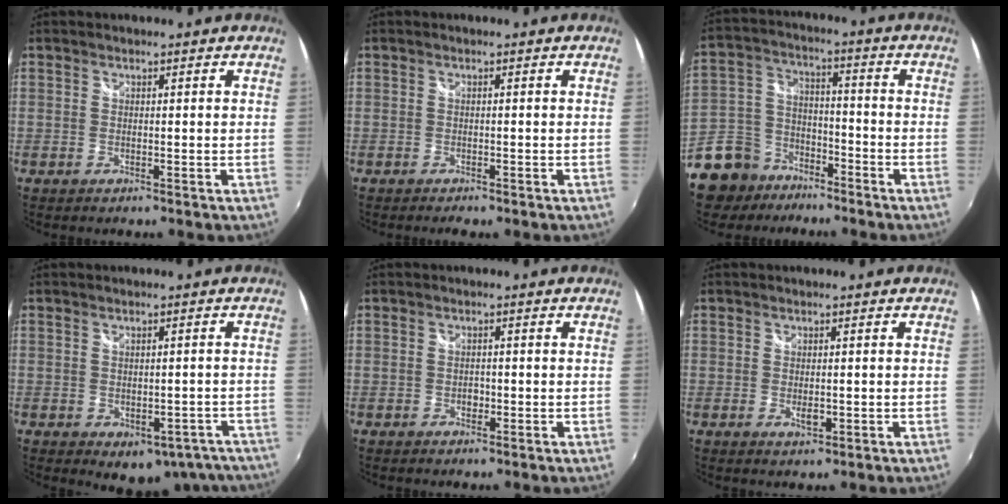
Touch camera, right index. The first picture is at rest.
{"total": 1.9, "force": [-1.6, 0.5, 0.9], "torque": [-0.021, -0.011, -0.023]}
{"total": 14.8, "force": [-10.4, 9.6, 4.3], "torque": [-0.132, 0.028, -0.172]}
{"total": 11.1, "force": [-7.8, 6.7, 4.4], "torque": [-0.056, 0.017, -0.070]}
{"total": 1.4, "force": [-0.5, 1.1, 0.7], "torque": [-0.012, 0.001, -0.008]}
{"total": 2.1, "force": [-0.5, 1.2, 1.7], "torque": [-0.028, -0.004, -0.007]}